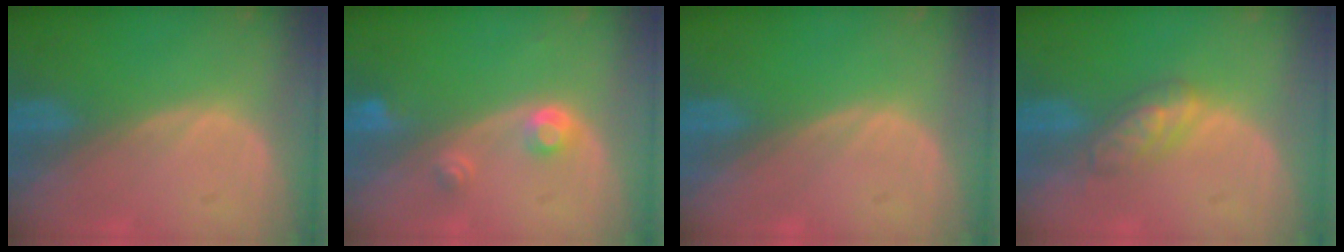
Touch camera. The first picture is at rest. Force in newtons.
{"total": 2.9, "press": 2.7, "slide": 1.0}
{"total": 0.0}
{"total": 4.7, "press": 4.5, "slide": 1.3}